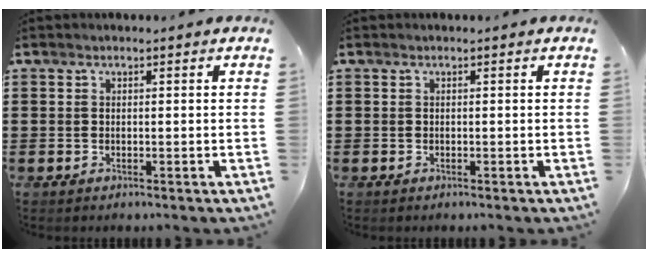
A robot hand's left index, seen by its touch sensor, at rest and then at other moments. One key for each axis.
{"total": 0.0}